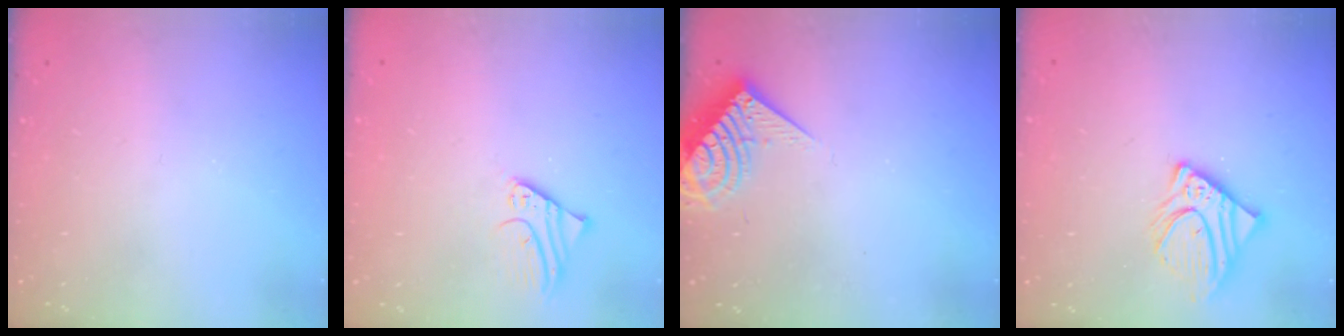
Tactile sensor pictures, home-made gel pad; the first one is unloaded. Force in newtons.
{"total": 2.0, "press": 2.0, "slide": 0.2}
{"total": 8.1, "press": 8.1, "slide": 0.7}
{"total": 9.2, "press": 9.2, "slide": 0.8}